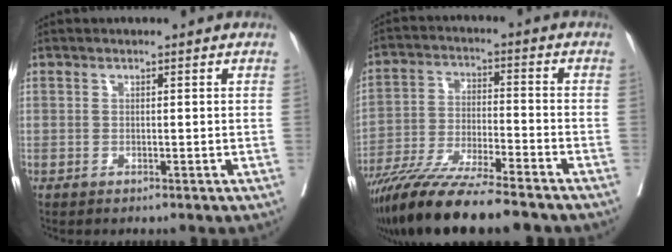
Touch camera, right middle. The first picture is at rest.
{"total": 15.3, "force": [-12.5, 1.1, 8.7], "torque": [-0.170, -0.040, -0.217]}